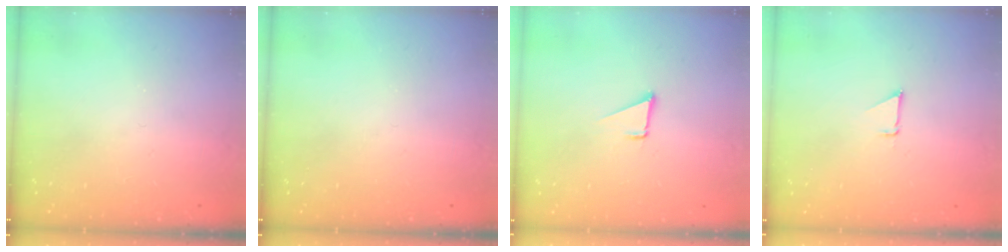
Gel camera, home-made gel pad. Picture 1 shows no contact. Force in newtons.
{"total": 0.0}
{"total": 1.6, "press": 1.5, "slide": 0.1}
{"total": 0.8, "press": 0.8, "slide": 0.1}